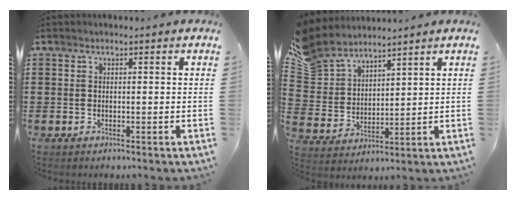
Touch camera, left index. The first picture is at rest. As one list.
[{"total": 6.9, "force": [6.1, 3.2, 0.9], "torque": [-0.054, -0.025, 0.118]}]